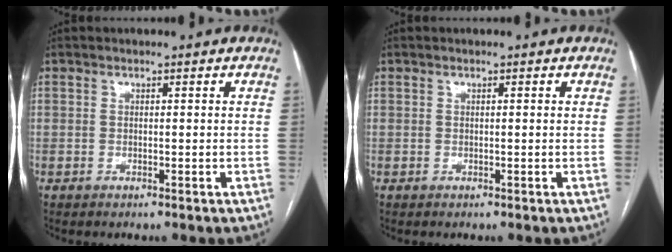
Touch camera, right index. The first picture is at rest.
{"total": 0.0}